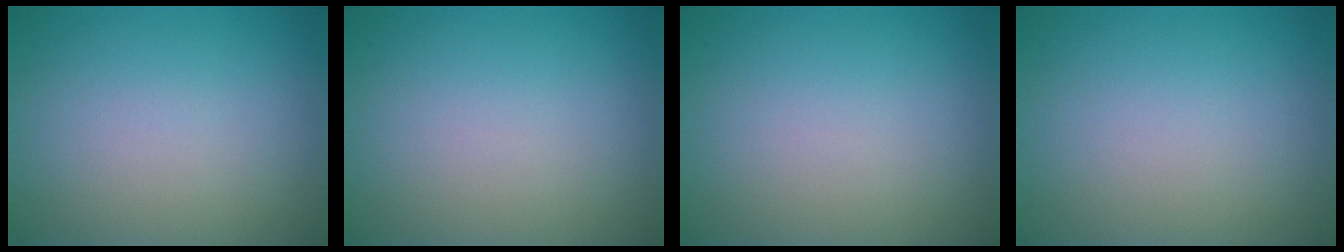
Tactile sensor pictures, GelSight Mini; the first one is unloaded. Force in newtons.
{"total": 0.0}
{"total": 0.0}
{"total": 0.0}